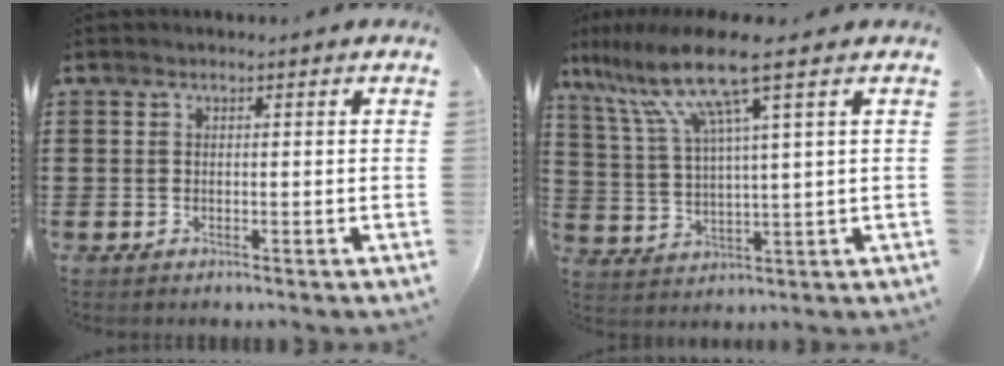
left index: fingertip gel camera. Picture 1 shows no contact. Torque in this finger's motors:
{"motor_torque": [0.51, -0.75, 0.94, 0.21]}